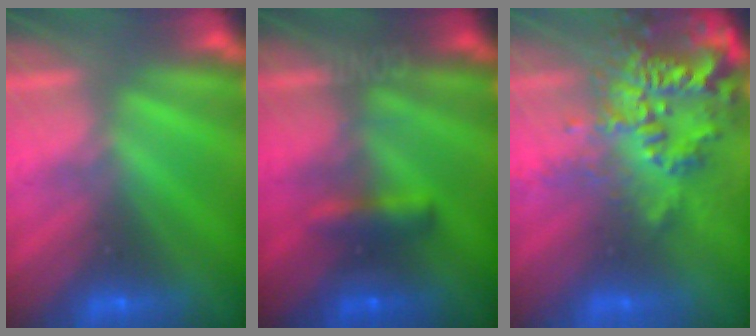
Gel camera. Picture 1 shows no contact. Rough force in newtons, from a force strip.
{"total": 8.3}
{"total": 8.3}